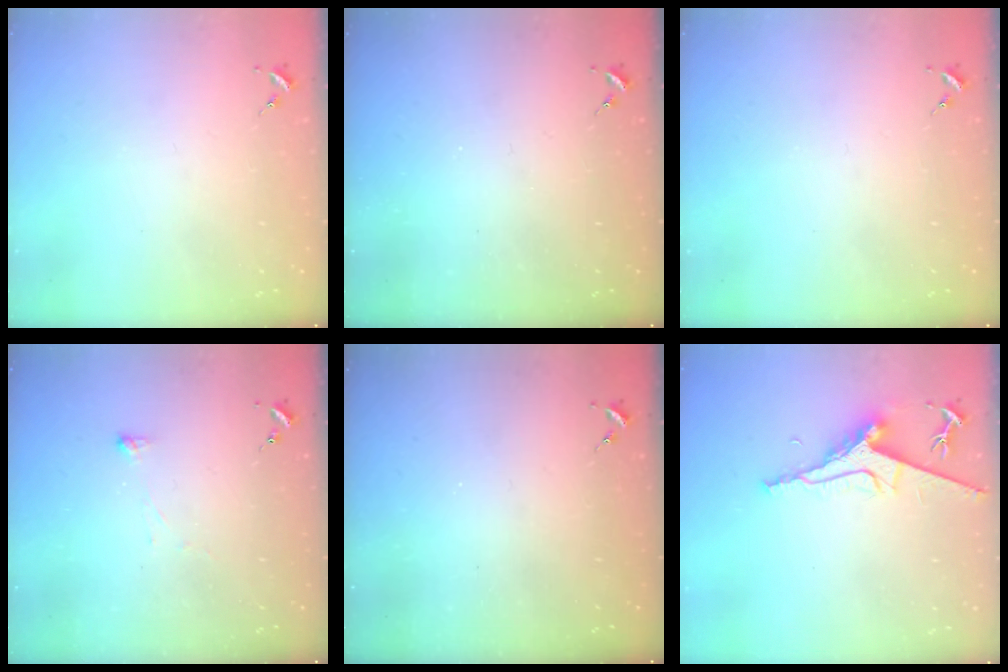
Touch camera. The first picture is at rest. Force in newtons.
{"total": 0.0}
{"total": 0.0}
{"total": 2.9, "press": 2.8, "slide": 0.4}
{"total": 0.0}
{"total": 9.3, "press": 9.2, "slide": 1.3}